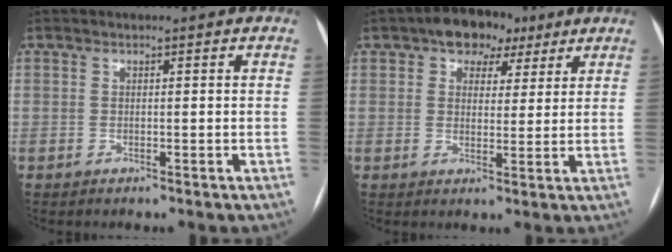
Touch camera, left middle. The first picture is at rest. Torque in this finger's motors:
{"motor_torque": [0.18, -0.16, 0.36, 0.06]}